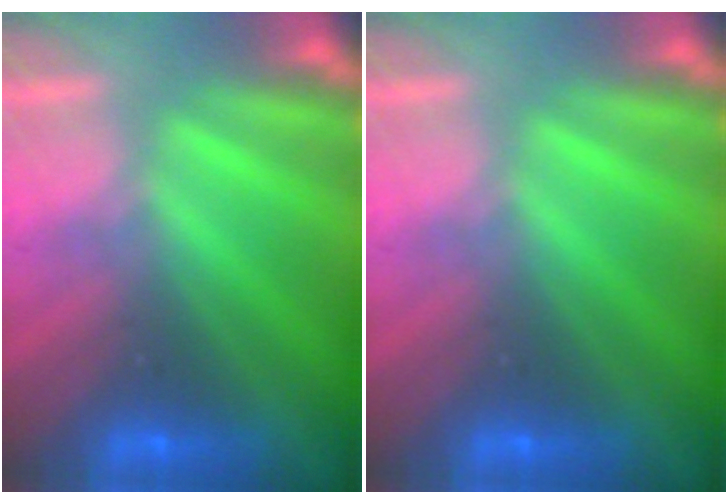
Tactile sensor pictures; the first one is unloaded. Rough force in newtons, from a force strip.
{"total": 0.0}